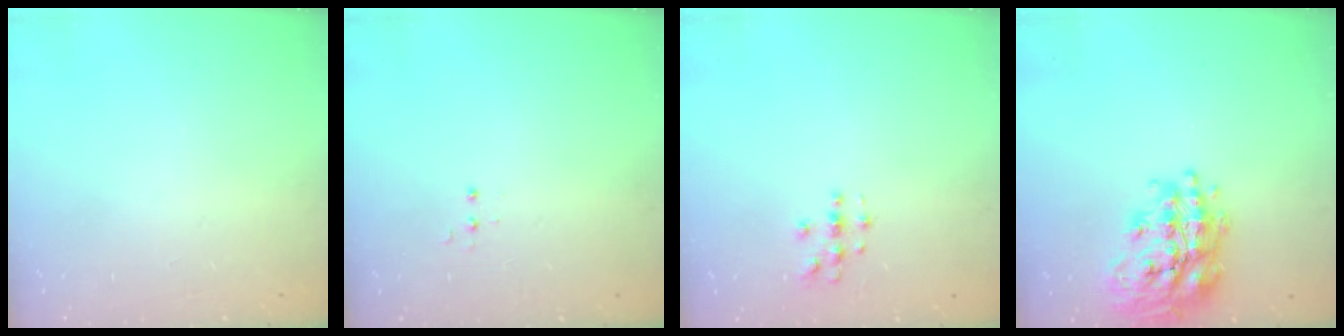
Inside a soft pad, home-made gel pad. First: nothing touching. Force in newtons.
{"total": 3.1, "press": 3.0, "slide": 0.8}
{"total": 3.2, "press": 3.2, "slide": 0.2}
{"total": 21.0, "press": 20.9, "slide": 1.5}